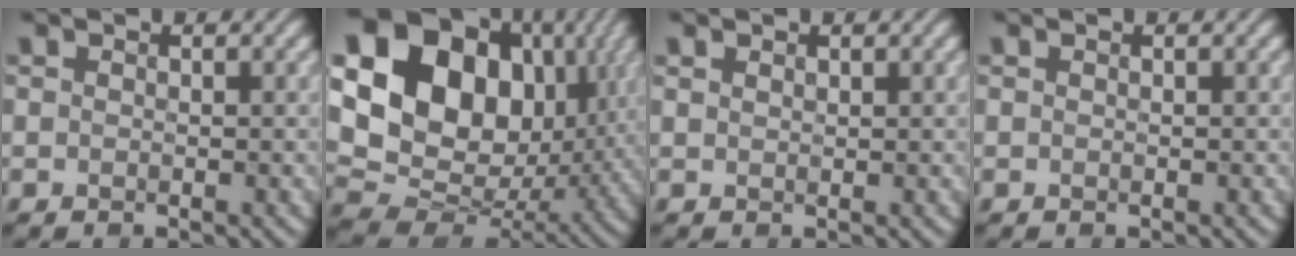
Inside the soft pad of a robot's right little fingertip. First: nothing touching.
{"total": 20.2, "force": [5.8, 15.8, 11.1], "torque": [-0.256, 0.039, 0.118]}
{"total": 0.7, "force": [0.6, 0.3, 0.2], "torque": [-0.006, 0.004, 0.008]}
{"total": 0.0}